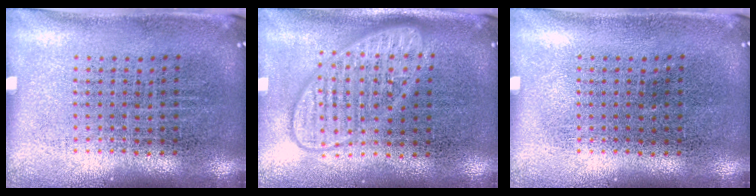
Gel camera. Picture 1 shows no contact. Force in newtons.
{"total": 2.6, "press": 2.6, "slide": 0.4}
{"total": 0.0}